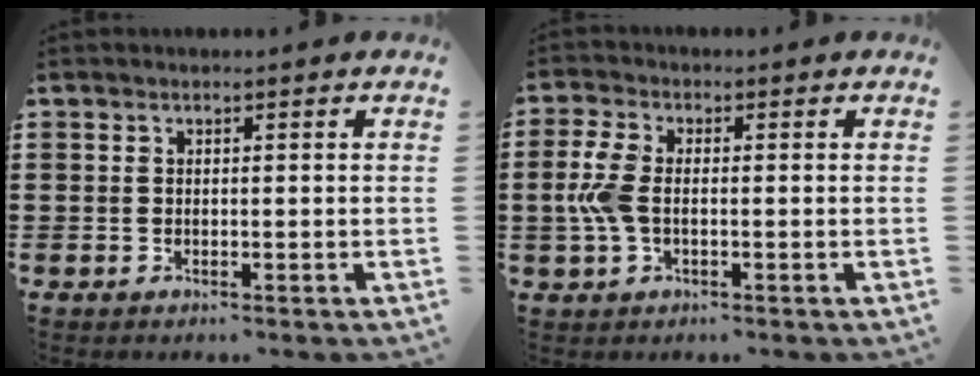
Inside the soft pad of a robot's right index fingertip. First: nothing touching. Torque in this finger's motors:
{"motor_torque": [1.25, -0.23, 0.72, 0.19]}